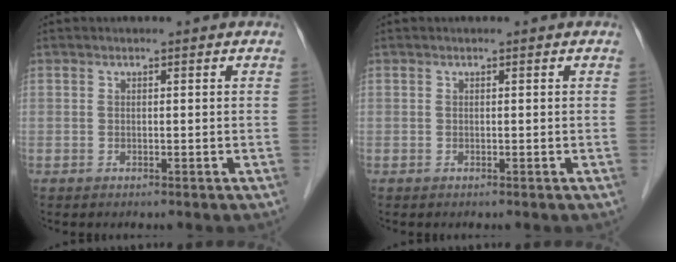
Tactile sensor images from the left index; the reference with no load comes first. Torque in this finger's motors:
{"motor_torque": [0.01, 0.01, -0.01, 0.00]}